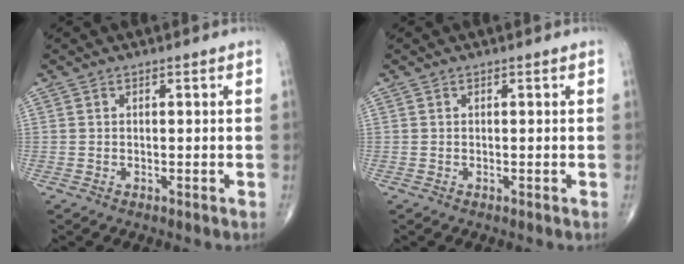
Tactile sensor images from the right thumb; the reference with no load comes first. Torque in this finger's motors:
{"motor_torque": [0.00, 0.00, 0.00, 0.00, 0.00]}